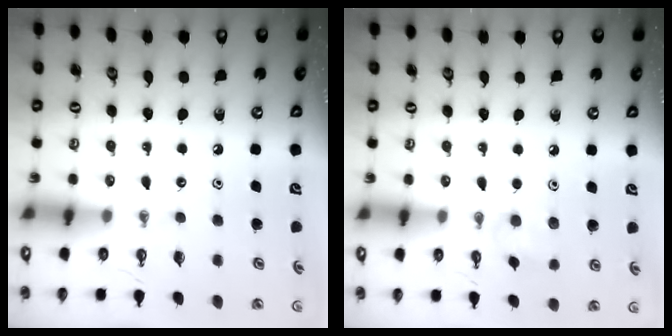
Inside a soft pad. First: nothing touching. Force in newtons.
{"total": 6.1, "press": 6.1, "slide": 1.0}